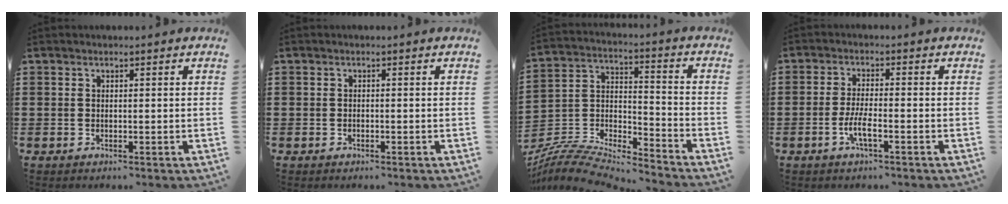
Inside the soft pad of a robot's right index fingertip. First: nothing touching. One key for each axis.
{"total": 0.0}
{"total": 7.0, "fx": -6.8, "fy": 0.8, "fz": 1.5, "tx": -0.041, "ty": -0.008, "tz": -0.142}
{"total": 3.8, "fx": -1.6, "fy": 0.6, "fz": 3.4, "tx": -0.071, "ty": -0.003, "tz": -0.033}